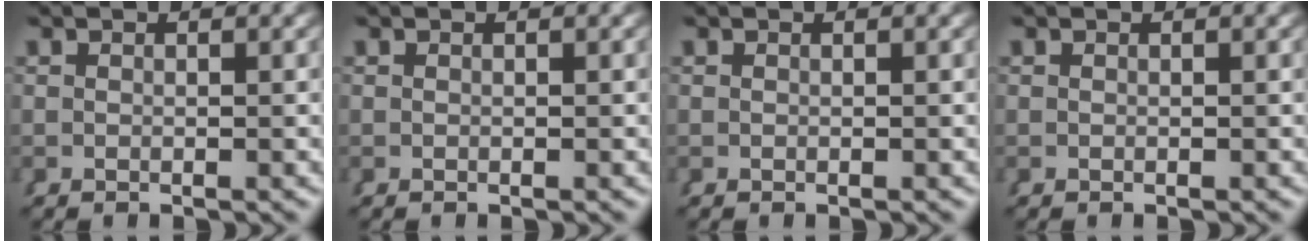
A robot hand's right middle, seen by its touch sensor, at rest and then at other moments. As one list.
[{"total": 0.0}, {"total": 0.0}, {"total": 0.0}]